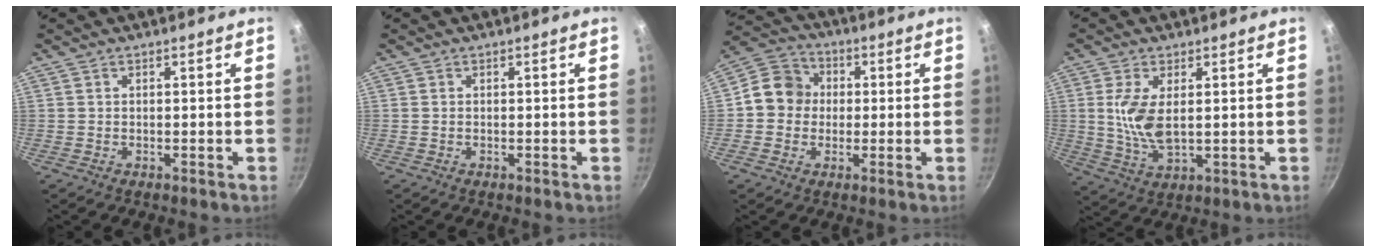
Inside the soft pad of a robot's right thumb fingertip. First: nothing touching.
{"total": 0.0}
{"total": 9.0, "force": [0.2, 8.2, 3.7], "torque": [-0.028, 0.020, -0.020]}
{"total": 8.3, "force": [1.3, 4.0, 7.2], "torque": [-0.144, -0.008, 0.030]}